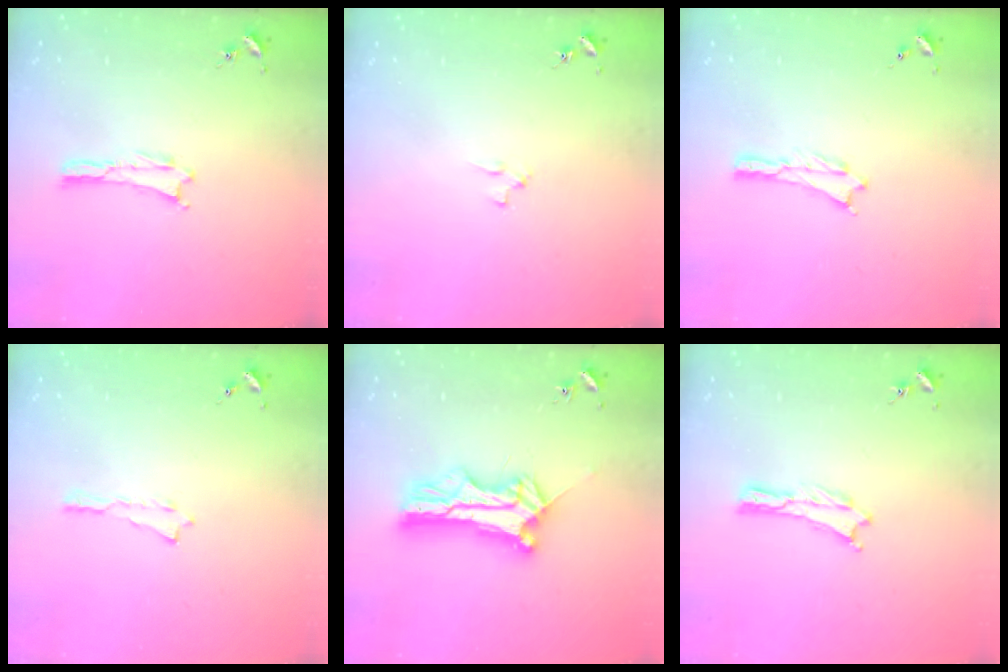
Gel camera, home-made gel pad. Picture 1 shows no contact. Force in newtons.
{"total": 1.9, "press": 1.9, "slide": 0.2}
{"total": 0.0}
{"total": 0.0}
{"total": 10.0, "press": 9.9, "slide": 1.0}
{"total": 0.0}